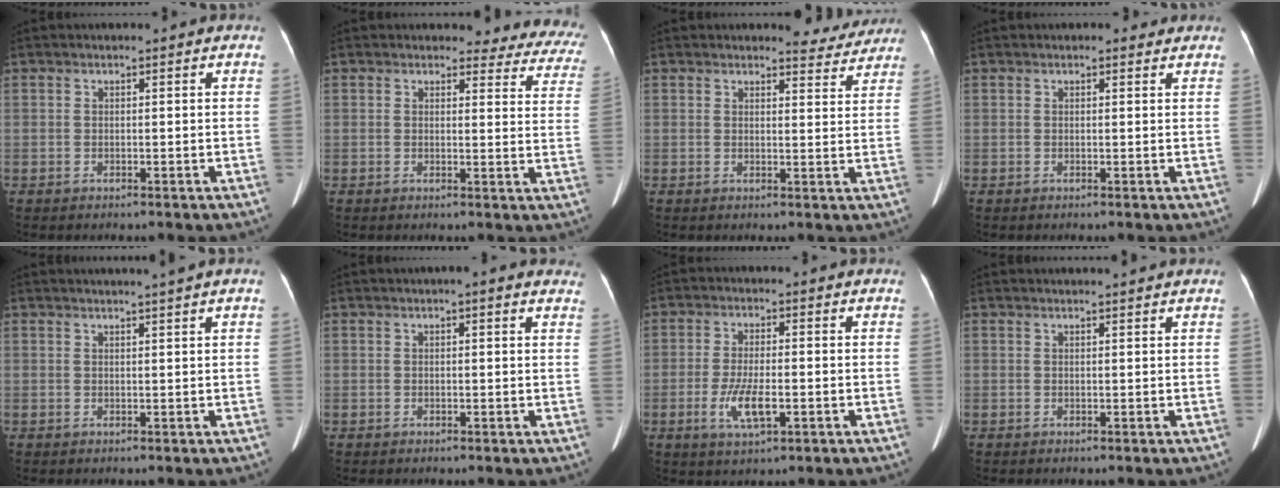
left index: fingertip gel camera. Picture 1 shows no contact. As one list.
[{"total": 12.2, "force": [11.5, 3.8, 1.5], "torque": [0.034, -0.065, 0.080]}, {"total": 4.6, "force": [4.5, 1.2, 0.2], "torque": [0.005, -0.015, 0.039]}, {"total": 1.3, "force": [1.1, 0.6, 0.3], "torque": [-0.006, 0.005, 0.011]}, {"total": 3.0, "force": [2.4, -0.8, 1.6], "torque": [-0.019, 0.008, 0.034]}, {"total": 3.8, "force": [2.7, 0.7, 2.6], "torque": [-0.020, 0.017, 0.023]}, {"total": 5.8, "force": [-1.7, 1.6, 5.3], "torque": [-0.109, -0.008, -0.028]}, {"total": 2.6, "force": [2.4, -0.3, 0.8], "torque": [-0.010, 0.014, 0.033]}]